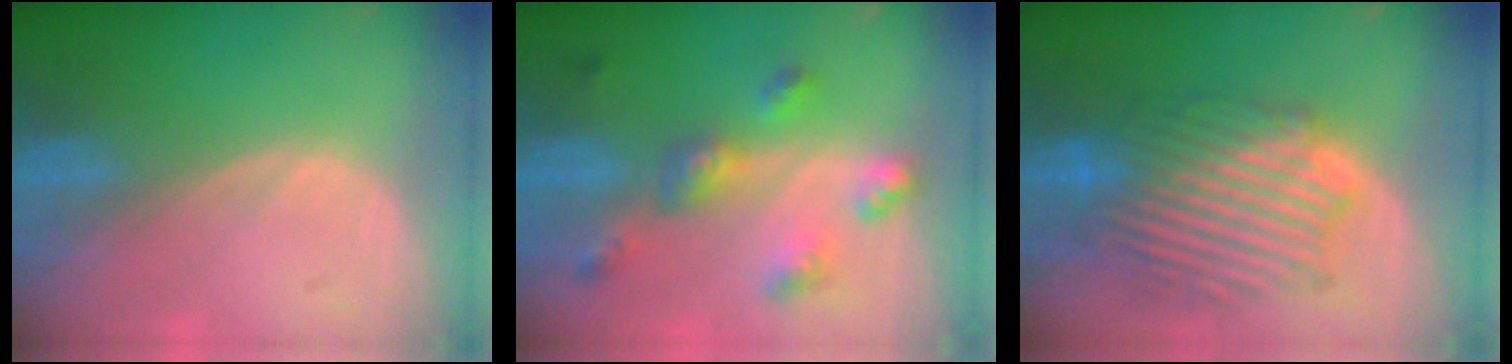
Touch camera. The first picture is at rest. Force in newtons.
{"total": 6.7, "press": 5.9, "slide": 3.3}
{"total": 10.0, "press": 10.0, "slide": 0.5}